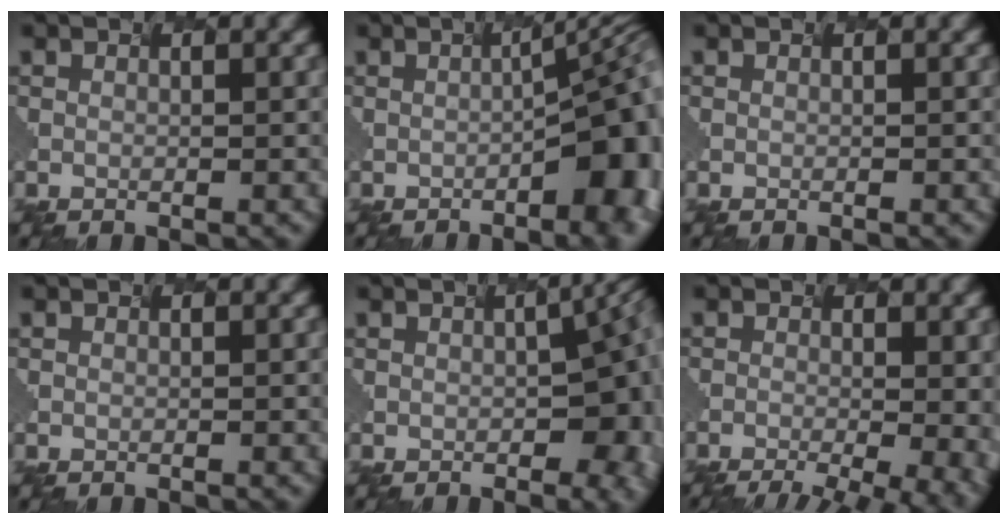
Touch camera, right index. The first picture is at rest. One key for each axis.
{"total": 11.6, "fx": -1.8, "fy": 4.3, "fz": 10.6, "tx": -0.073, "ty": 0.002, "tz": -0.022}
{"total": 0.0}
{"total": 0.0}
{"total": 9.9, "fx": -0.9, "fy": 4.7, "fz": 8.6, "tx": -0.054, "ty": 0.010, "tz": -0.003}
{"total": 9.9, "fx": -3.4, "fy": 4.3, "fz": 8.3, "tx": -0.050, "ty": -0.004, "tz": -0.023}